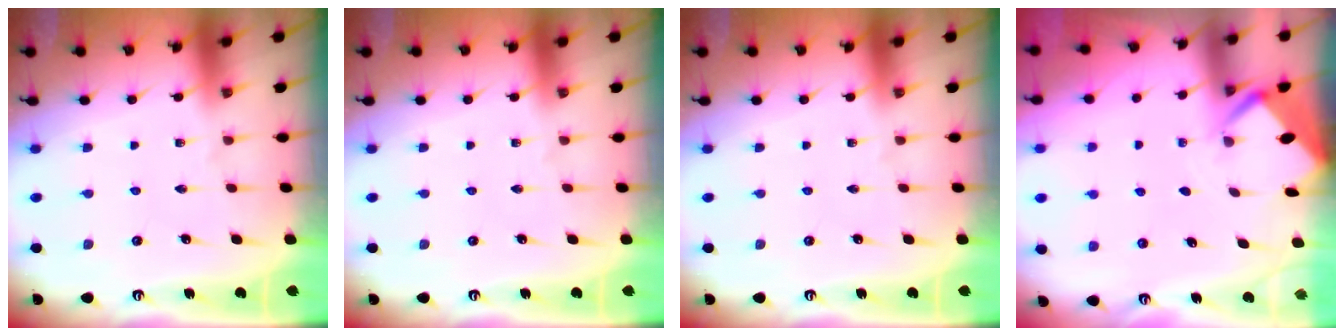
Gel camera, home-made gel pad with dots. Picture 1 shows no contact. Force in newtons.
{"total": 0.0}
{"total": 0.0}
{"total": 2.8, "press": 2.8, "slide": 0.2}